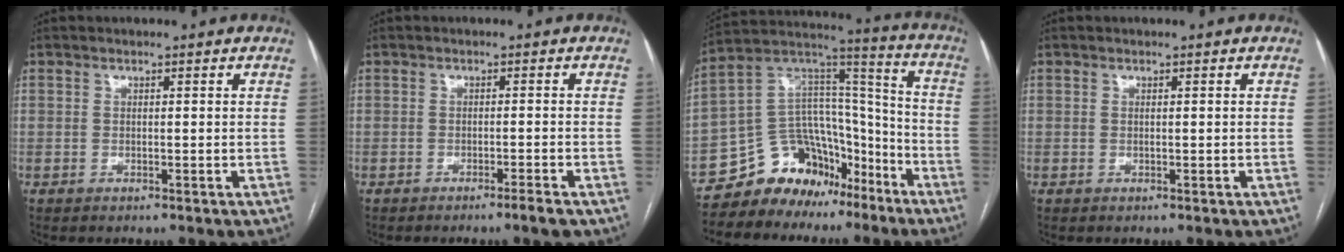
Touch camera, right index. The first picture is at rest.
{"total": 2.3, "force": [-1.7, -0.3, 1.5], "torque": [-0.023, -0.004, -0.026]}
{"total": 15.3, "force": [-11.5, 9.0, 4.4], "torque": [-0.060, 0.096, -0.193]}
{"total": 0.0}